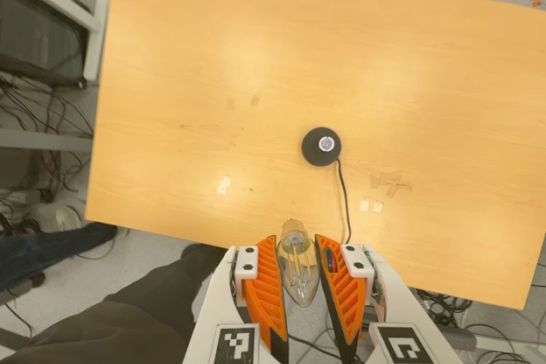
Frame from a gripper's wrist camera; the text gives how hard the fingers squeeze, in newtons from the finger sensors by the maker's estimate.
{"total": 9.4, "left": 8.8, "right": 9.9}